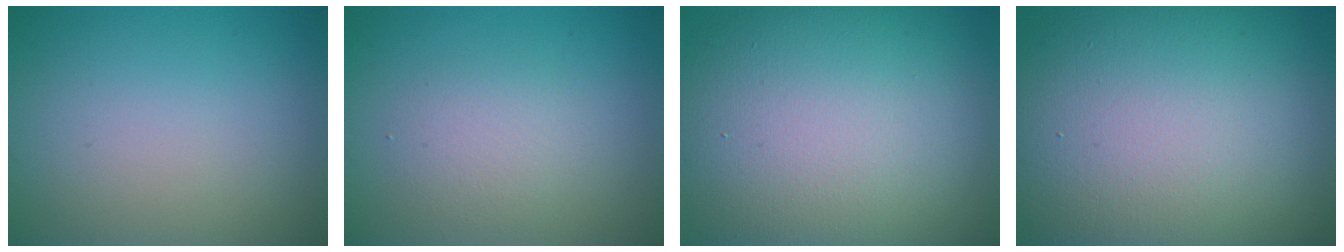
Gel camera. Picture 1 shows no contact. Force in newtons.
{"total": 2.2, "press": 2.2, "slide": 0.0}
{"total": 16.5, "press": 16.5, "slide": 1.4}
{"total": 18.1, "press": 18.1, "slide": 1.5}